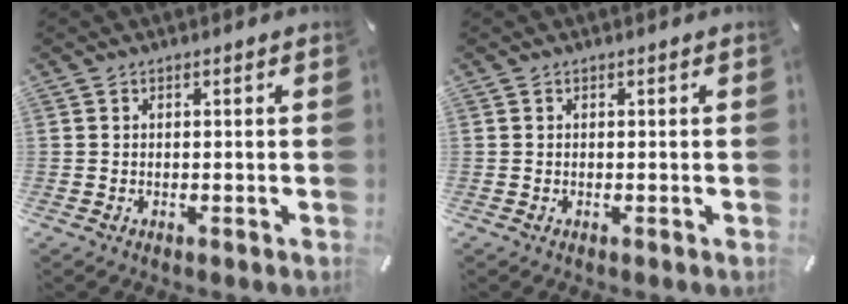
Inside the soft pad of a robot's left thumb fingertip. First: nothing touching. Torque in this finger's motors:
{"motor_torque": [0.00, -0.01, 0.03, 0.02, 0.00]}